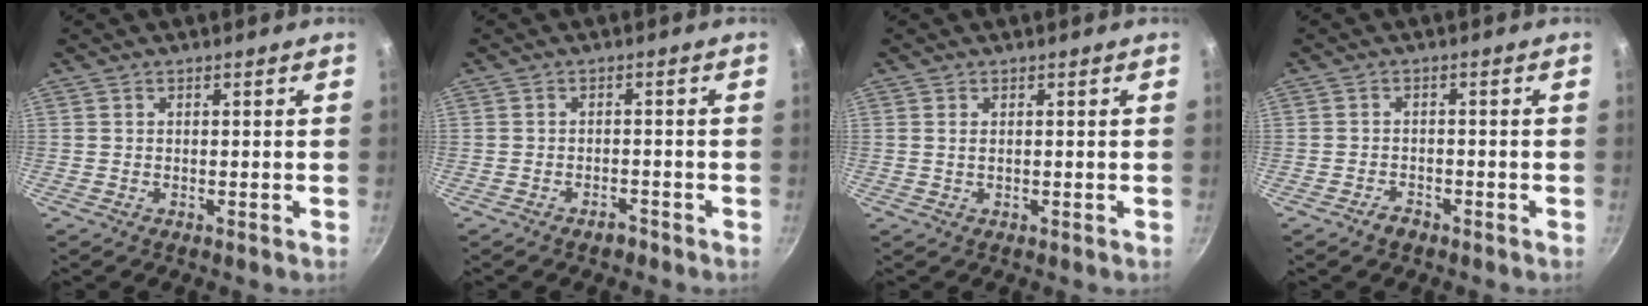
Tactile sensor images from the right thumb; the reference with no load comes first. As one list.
[{"total": 1.8, "force": [-1.5, 0.8, 0.6], "torque": [-0.001, 0.019, -0.016]}, {"total": 1.0, "force": [0.2, 0.5, 0.9], "torque": [-0.017, 0.001, 0.003]}, {"total": 2.0, "force": [-1.6, 1.1, 0.7], "torque": [-0.006, 0.019, -0.024]}]